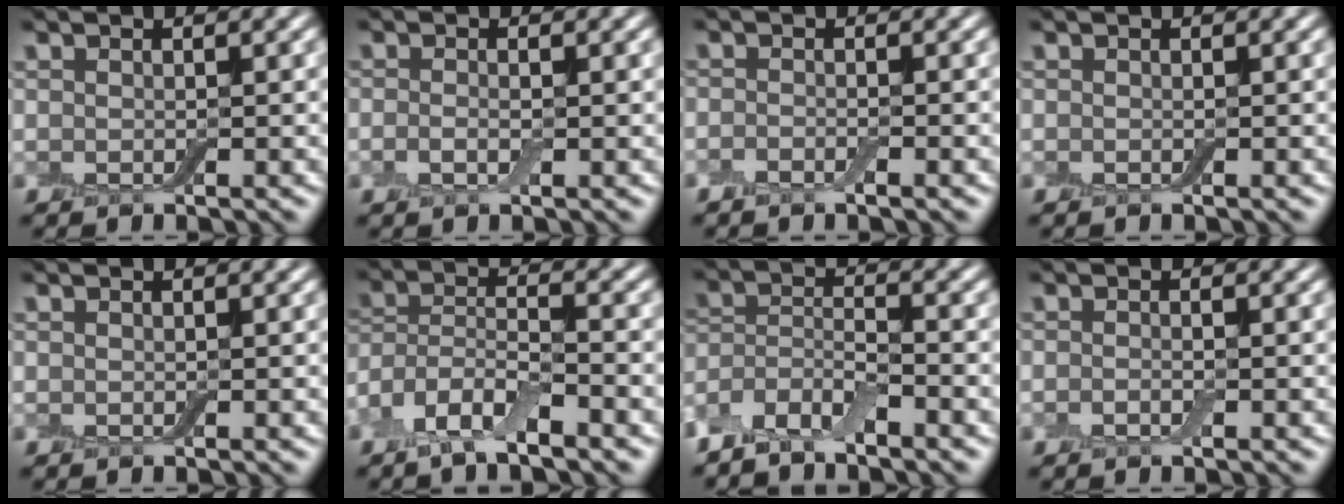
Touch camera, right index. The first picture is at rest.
{"total": 1.0, "force": [-0.2, 0.3, 1.0], "torque": [-0.021, -0.001, -0.010]}
{"total": 1.1, "force": [-0.8, 0.1, 0.7], "torque": [-0.014, -0.002, -0.018]}
{"total": 0.0}
{"total": 0.0}
{"total": 5.9, "force": [-4.1, 1.8, 3.8], "torque": [-0.071, 0.002, -0.086]}
{"total": 4.1, "force": [-3.4, 1.2, 1.8], "torque": [-0.036, 0.002, -0.075]}
{"total": 0.6, "force": [-0.4, 0.0, 0.4], "torque": [-0.010, 0.001, -0.008]}